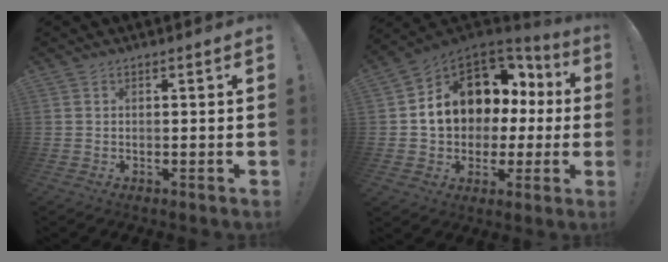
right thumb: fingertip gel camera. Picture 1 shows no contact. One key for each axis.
{"total": 13.6, "fx": 3.9, "fy": 10.6, "fz": 7.6, "tx": -0.117, "ty": -0.023, "tz": 0.084}